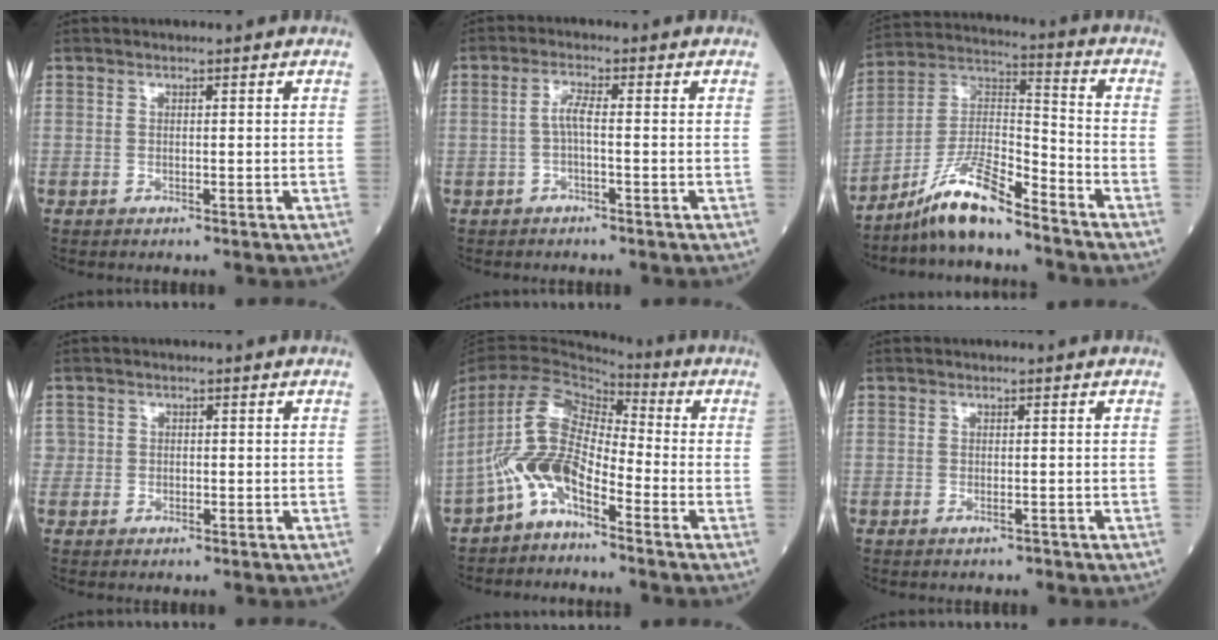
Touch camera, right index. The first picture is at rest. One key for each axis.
{"total": 2.7, "fx": -0.5, "fy": 0.2, "fz": 2.6, "tx": -0.054, "ty": 0.003, "tz": -0.011}
{"total": 11.1, "fx": -8.8, "fy": 1.1, "fz": 6.5, "tx": -0.131, "ty": 0.009, "tz": -0.166}
{"total": 1.7, "fx": -0.1, "fy": 1.6, "fz": 0.5, "tx": -0.001, "ty": 0.005, "tz": -0.002}
{"total": 9.4, "fx": -4.3, "fy": 3.9, "fz": 7.3, "tx": -0.166, "ty": 0.022, "tz": -0.086}
{"total": 0.9, "fx": -0.5, "fy": 0.2, "fz": 0.6, "tx": -0.010, "ty": -0.002, "tz": -0.006}